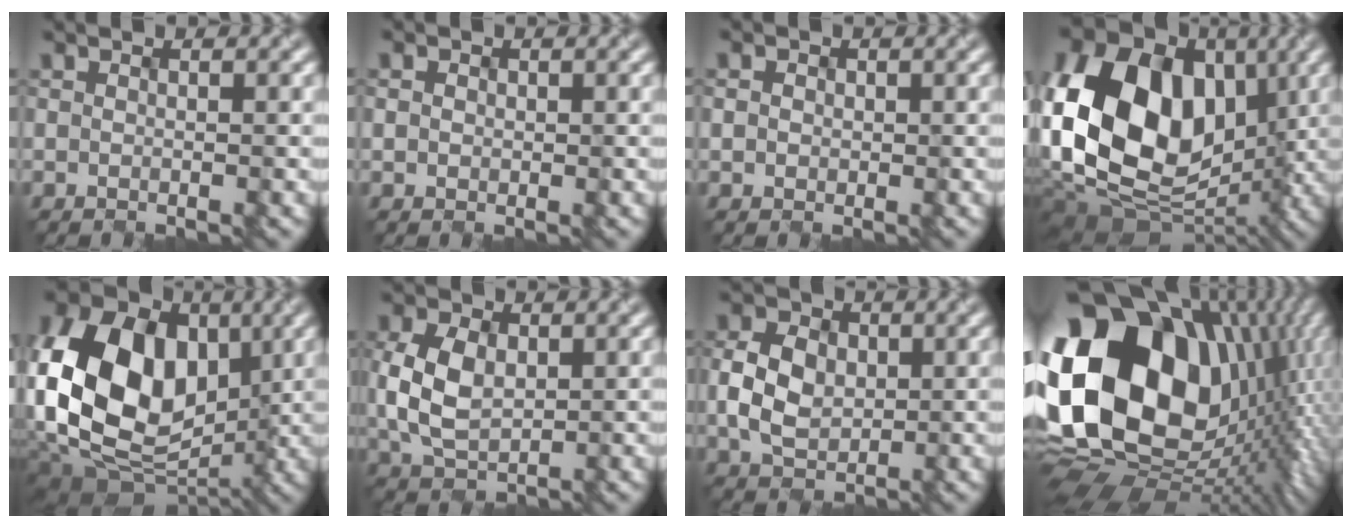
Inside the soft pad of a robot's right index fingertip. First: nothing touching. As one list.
[{"total": 0.8, "force": [0.0, 0.8, -0.2], "torque": [0.002, -0.003, 0.005]}, {"total": 1.1, "force": [0.0, 1.1, -0.1], "torque": [0.000, -0.003, 0.003]}, {"total": 16.7, "force": [0.4, 12.0, 11.6], "torque": [-0.232, 0.008, -0.002]}, {"total": 15.0, "force": [0.3, 10.7, 10.5], "torque": [-0.218, -0.002, -0.002]}, {"total": 5.2, "force": [0.0, 3.7, 3.6], "torque": [-0.090, 0.005, 0.003]}, {"total": 4.4, "force": [-0.3, 3.5, 2.6], "torque": [-0.058, 0.002, -0.005]}, {"total": 22.0, "force": [2.4, 16.6, 14.2], "torque": [-0.313, -0.028, 0.077]}]